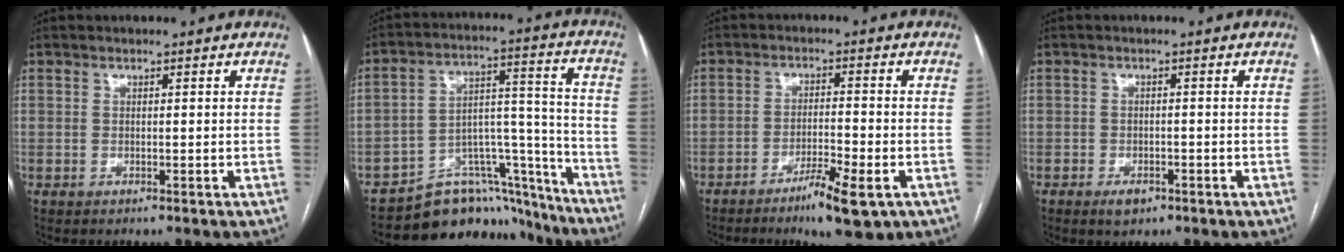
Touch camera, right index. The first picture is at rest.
{"total": 15.8, "force": [-14.2, 6.2, 2.8], "torque": [-0.008, 0.080, -0.210]}
{"total": 7.4, "force": [-4.2, 1.0, 6.0], "torque": [-0.099, -0.010, -0.064]}
{"total": 2.5, "force": [-1.6, 1.4, 1.4], "torque": [-0.023, 0.001, -0.017]}